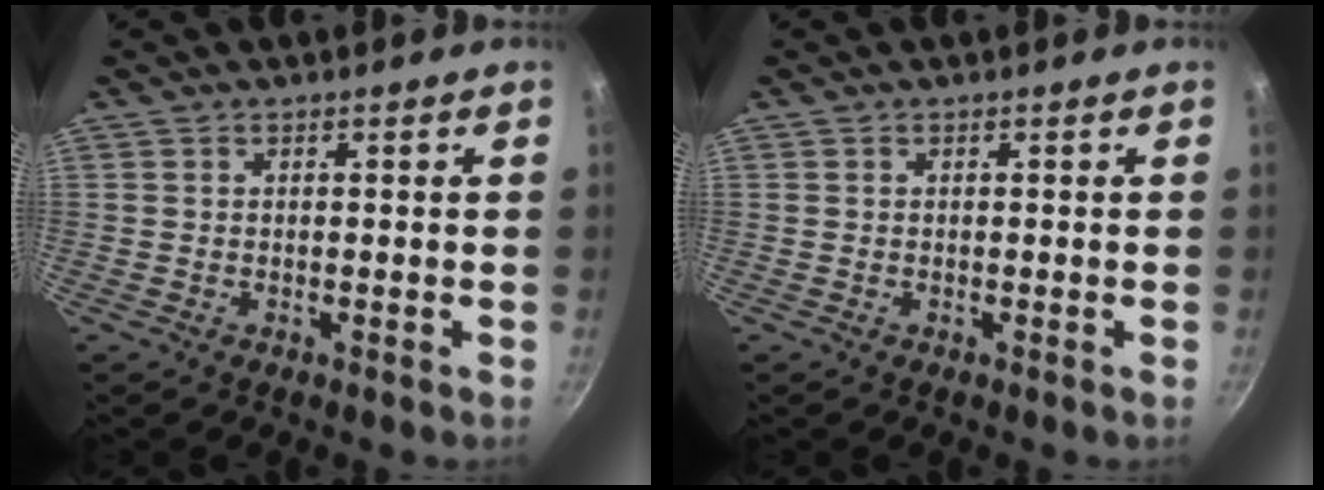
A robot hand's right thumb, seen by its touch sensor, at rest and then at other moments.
{"total": 0.0}